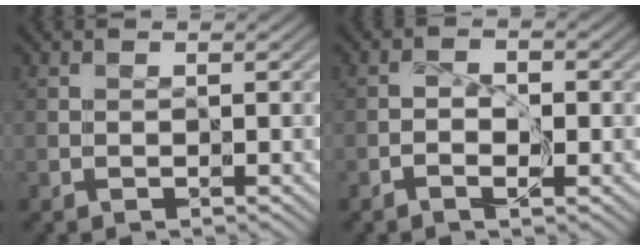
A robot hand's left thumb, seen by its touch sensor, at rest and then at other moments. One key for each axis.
{"total": 1.7, "fx": -0.7, "fy": 0.8, "fz": 1.3, "tx": -0.021, "ty": 0.001, "tz": -0.014}